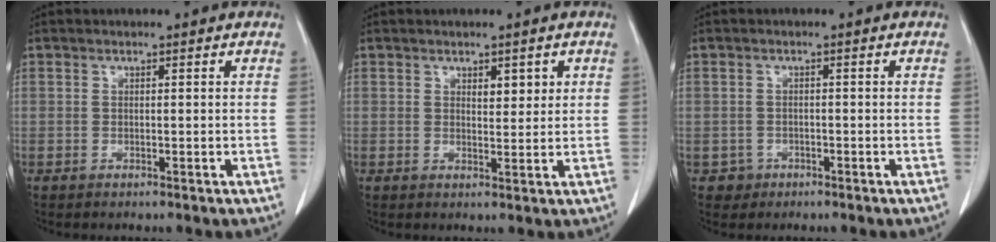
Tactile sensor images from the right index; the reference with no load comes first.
{"total": 2.5, "force": [1.2, 1.2, 1.9], "torque": [-0.026, -0.002, 0.020]}
{"total": 2.2, "force": [-1.1, 1.9, -0.2], "torque": [0.007, 0.011, -0.018]}